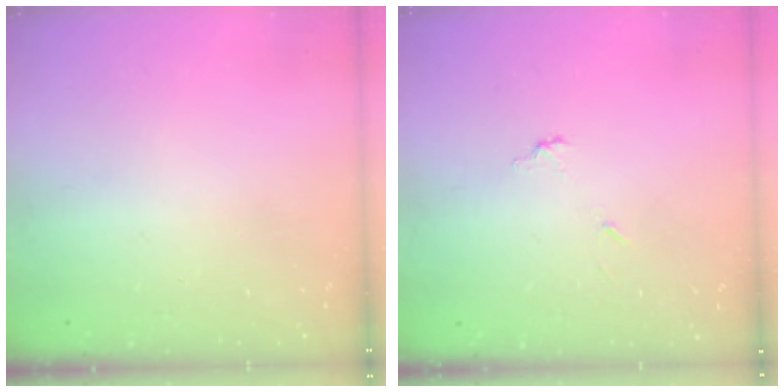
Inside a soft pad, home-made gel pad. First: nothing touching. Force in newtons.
{"total": 4.7, "press": 4.6, "slide": 0.3}